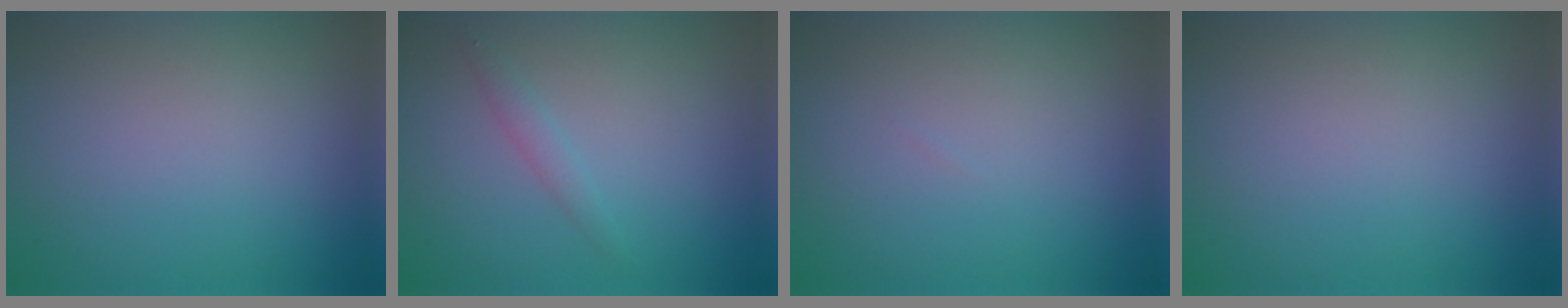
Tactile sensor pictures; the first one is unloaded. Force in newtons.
{"total": 1.5, "press": 1.5, "slide": 0.1}
{"total": 0.0}
{"total": 0.0}